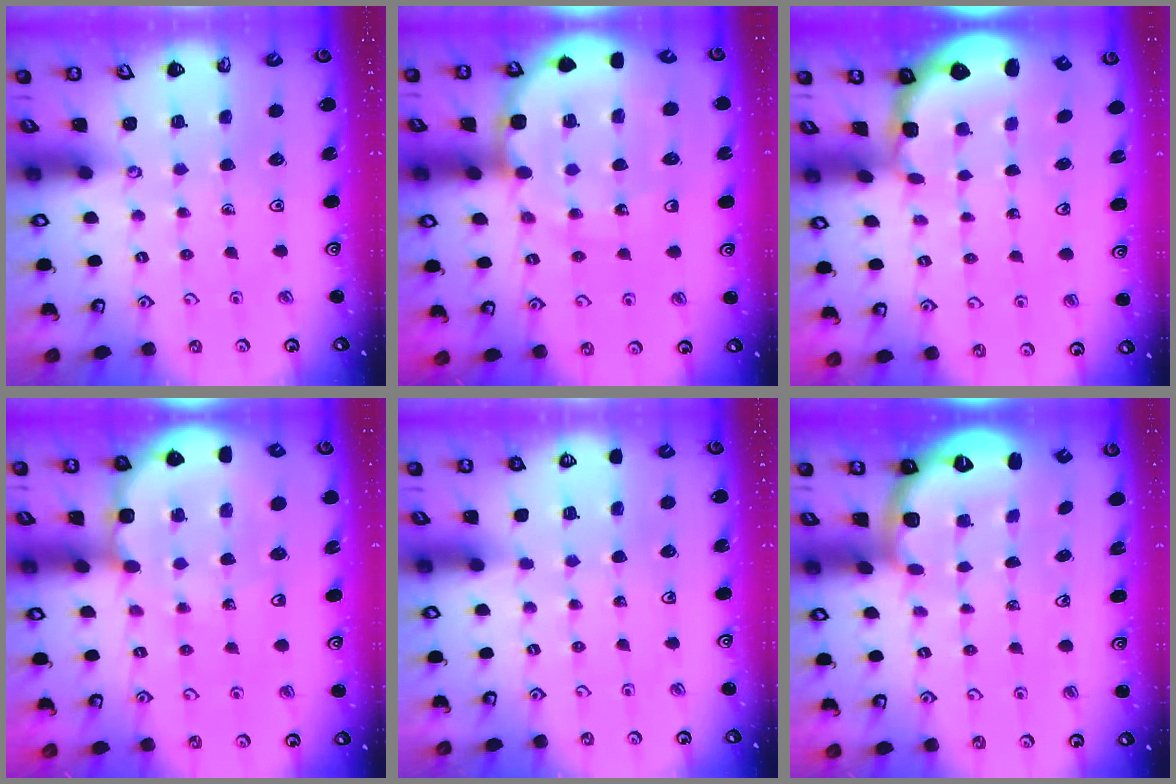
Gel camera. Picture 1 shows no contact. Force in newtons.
{"total": 12.7, "press": 12.4, "slide": 2.8}
{"total": 2.5, "press": 1.8, "slide": 1.8}
{"total": 8.2, "press": 8.0, "slide": 1.6}
{"total": 0.0}
{"total": 2.6, "press": 1.5, "slide": 2.2}